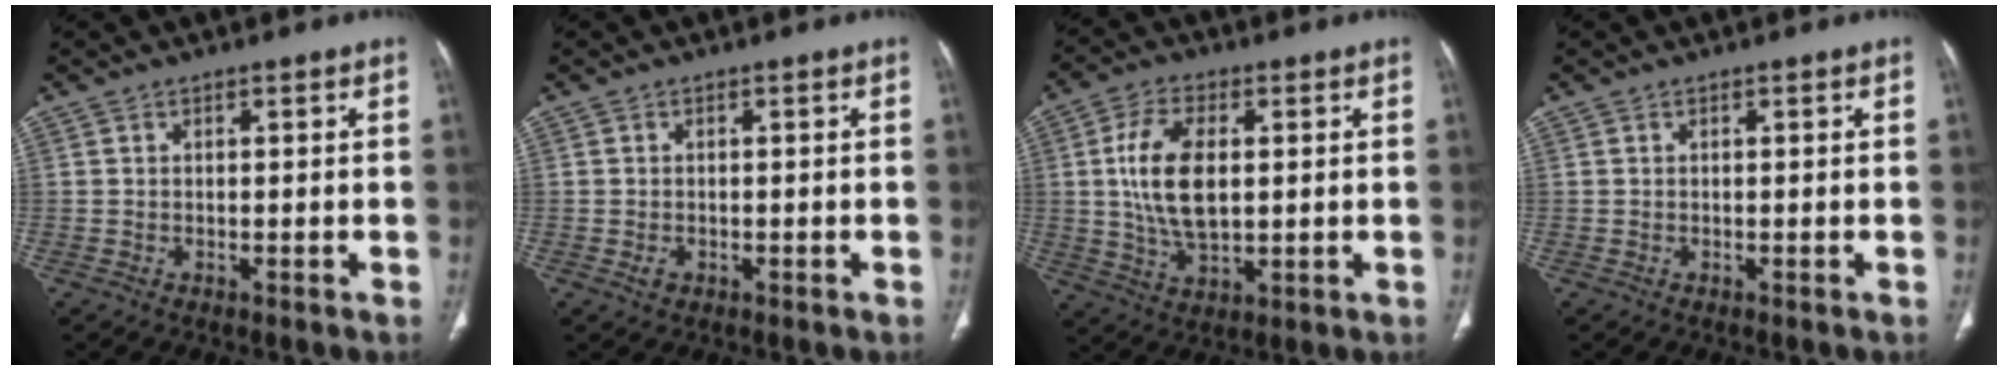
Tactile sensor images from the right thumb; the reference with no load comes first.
{"total": 1.4, "force": [-0.5, 1.1, 0.8], "torque": [-0.010, 0.003, -0.006]}
{"total": 12.3, "force": [1.4, 6.6, 10.3], "torque": [-0.191, -0.005, 0.029]}
{"total": 0.0}